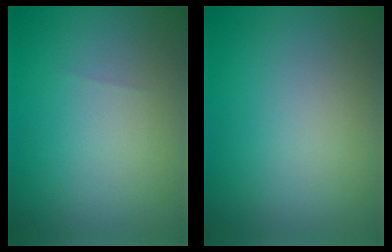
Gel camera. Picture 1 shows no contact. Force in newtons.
{"total": 0.0}